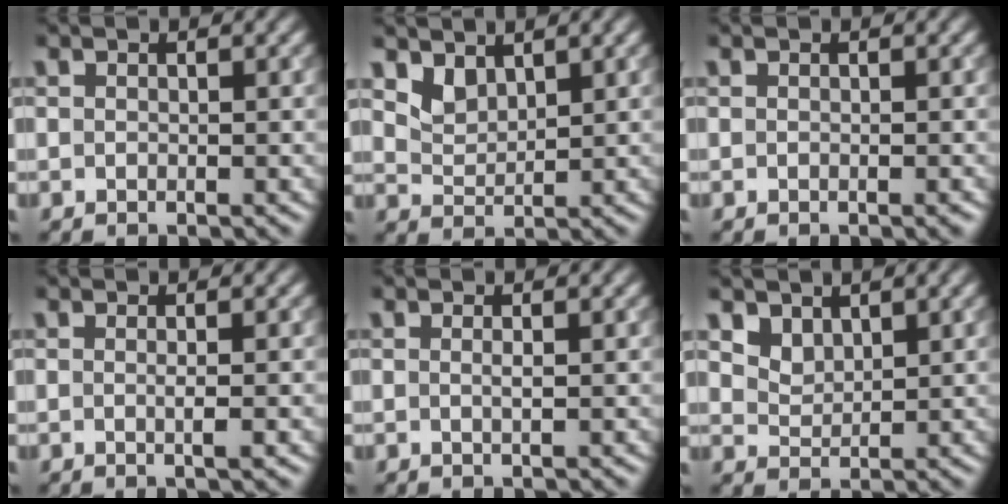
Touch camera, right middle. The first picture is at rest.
{"total": 2.2, "force": [1.7, 1.1, 0.8], "torque": [-0.021, -0.007, 0.040]}
{"total": 0.6, "force": [-0.2, 0.1, 0.5], "torque": [-0.004, 0.000, -0.003]}
{"total": 1.8, "force": [-0.1, 0.4, 1.7], "torque": [-0.021, -0.001, -0.006]}
{"total": 0.8, "force": [0.1, 0.2, 0.8], "torque": [-0.011, 0.003, -0.001]}
{"total": 2.6, "force": [1.9, 1.5, 0.9], "torque": [-0.029, -0.010, 0.050]}